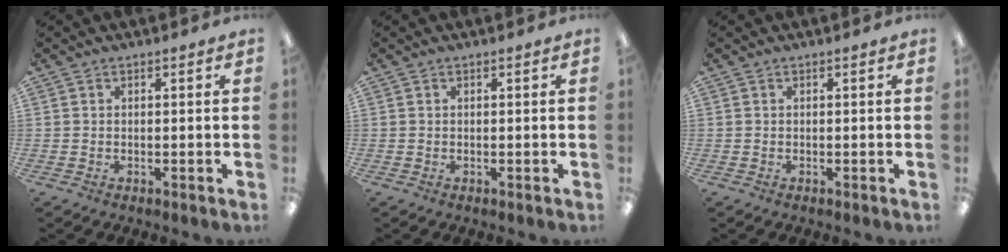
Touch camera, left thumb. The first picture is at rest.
{"total": 0.0}
{"total": 0.0}